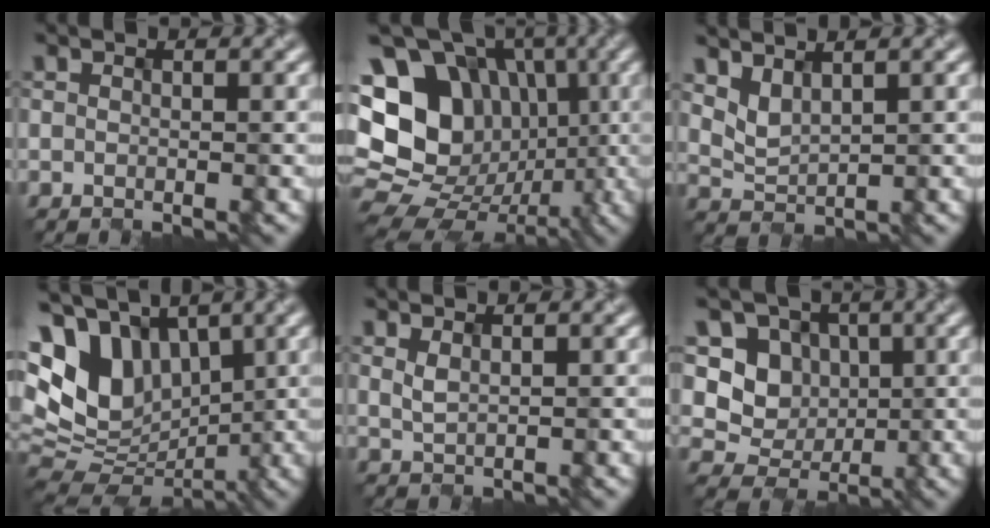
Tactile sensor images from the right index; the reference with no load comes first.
{"total": 18.5, "force": [1.6, 15.5, 10.0], "torque": [-0.181, 0.031, 0.005]}
{"total": 1.9, "force": [1.5, 0.7, 1.0], "torque": [-0.031, -0.004, 0.038]}
{"total": 11.2, "force": [3.5, 7.7, 7.3], "torque": [-0.157, 0.014, 0.056]}
{"total": 1.1, "force": [0.6, 0.4, 0.8], "torque": [-0.019, -0.003, 0.016]}
{"total": 5.5, "force": [0.7, 4.9, 2.4], "torque": [-0.035, 0.001, -0.006]}